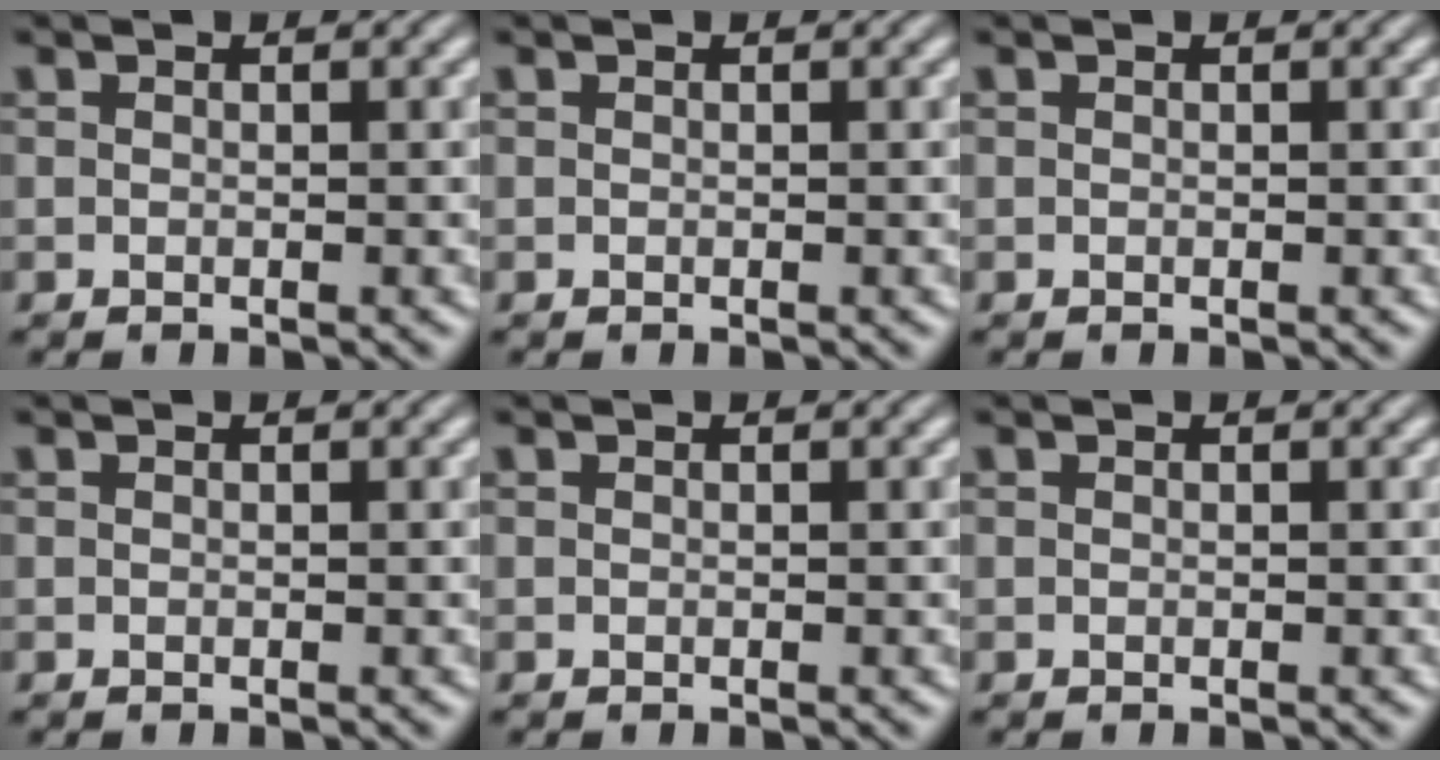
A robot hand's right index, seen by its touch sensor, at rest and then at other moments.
{"total": 0.0}
{"total": 0.0}
{"total": 0.0}
{"total": 0.0}
{"total": 0.0}